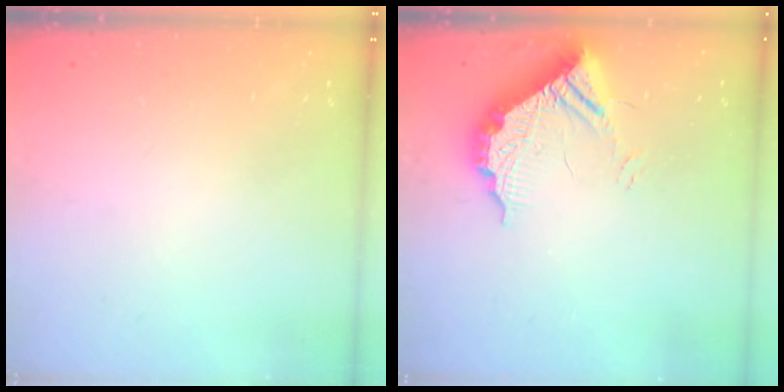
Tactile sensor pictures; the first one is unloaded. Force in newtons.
{"total": 13.0, "press": 12.9, "slide": 1.1}